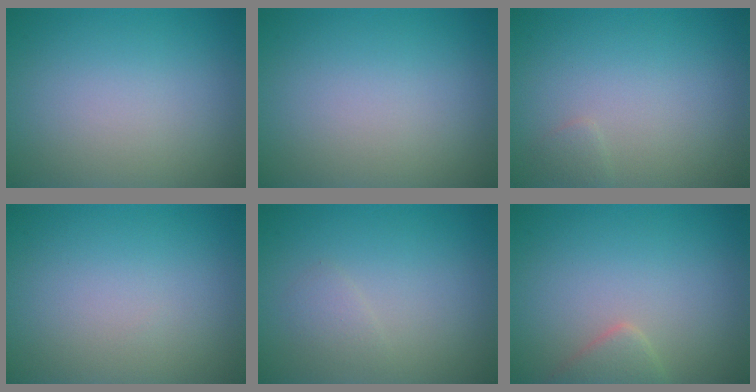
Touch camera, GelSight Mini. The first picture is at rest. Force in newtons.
{"total": 0.0}
{"total": 0.7, "press": 0.7, "slide": 0.0}
{"total": 0.0}
{"total": 1.0, "press": 1.0, "slide": 0.0}
{"total": 1.9, "press": 1.9, "slide": 0.1}